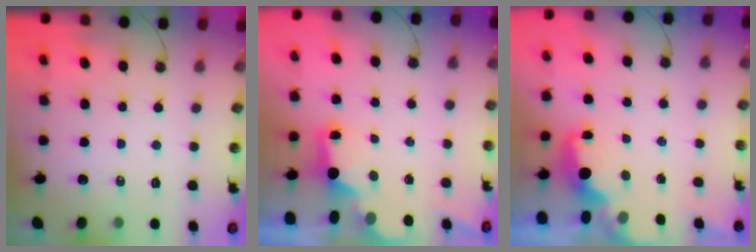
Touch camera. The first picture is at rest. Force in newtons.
{"total": 2.3, "press": 2.2, "slide": 0.7}
{"total": 2.1, "press": 2.0, "slide": 0.7}